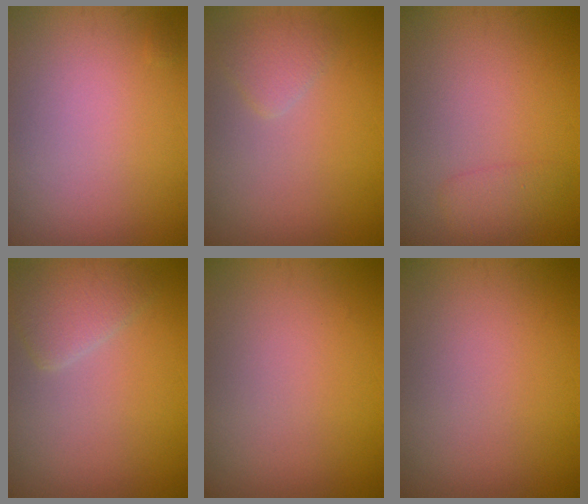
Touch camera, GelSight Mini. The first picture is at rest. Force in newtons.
{"total": 1.5, "press": 1.5, "slide": 0.1}
{"total": 1.4, "press": 1.4, "slide": 0.1}
{"total": 2.5, "press": 2.5, "slide": 0.2}
{"total": 0.0}
{"total": 0.0}